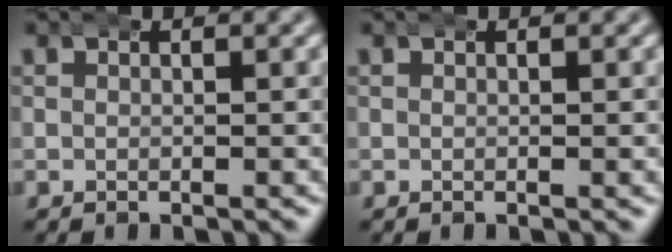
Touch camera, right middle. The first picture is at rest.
{"total": 0.0}